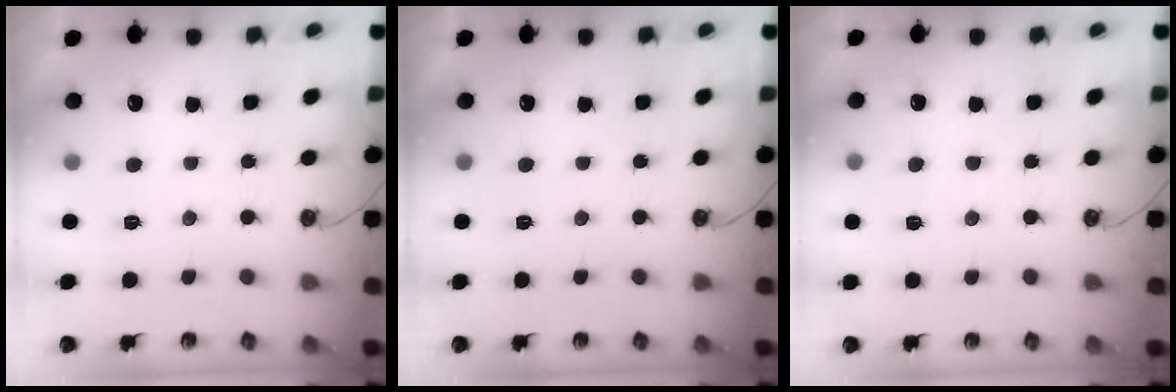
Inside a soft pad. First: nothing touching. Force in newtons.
{"total": 0.0}
{"total": 2.9, "press": 2.9, "slide": 0.4}